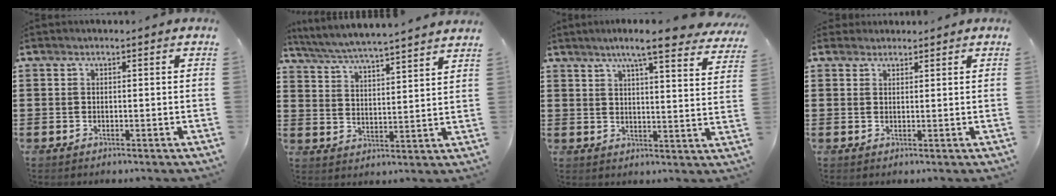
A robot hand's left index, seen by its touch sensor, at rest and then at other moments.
{"total": 5.1, "force": [4.9, -0.9, 1.2], "torque": [-0.046, -0.037, 0.081]}
{"total": 7.4, "force": [6.1, -0.2, 4.2], "torque": [-0.083, -0.026, 0.100]}
{"total": 1.7, "force": [1.6, 0.6, 0.1], "torque": [-0.005, 0.002, 0.033]}